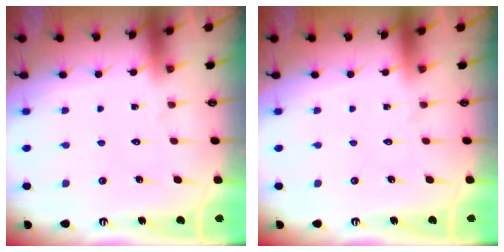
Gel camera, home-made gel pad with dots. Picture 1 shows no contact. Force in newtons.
{"total": 0.0}